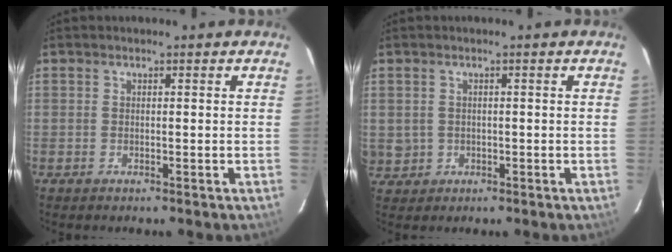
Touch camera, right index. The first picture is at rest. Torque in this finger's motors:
{"motor_torque": [0.00, 0.04, 0.00, 0.00]}